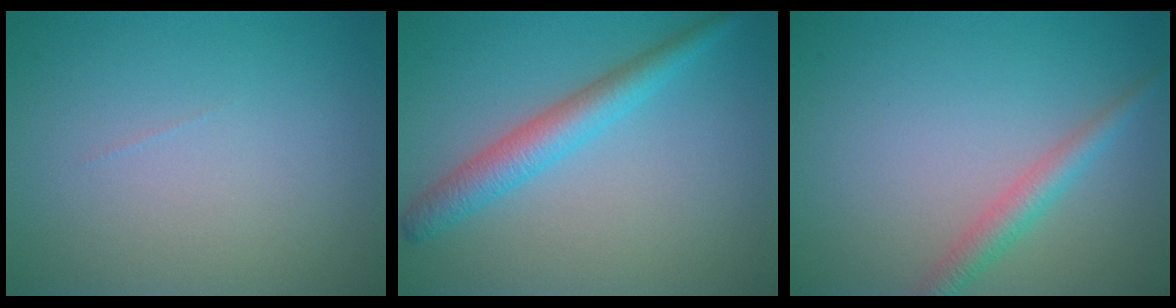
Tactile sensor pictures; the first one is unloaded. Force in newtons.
{"total": 3.6, "press": 3.6, "slide": 0.0}
{"total": 2.3, "press": 2.3, "slide": 0.1}